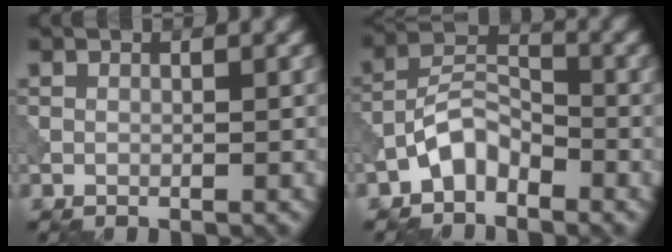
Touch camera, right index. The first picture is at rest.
{"total": 3.5, "force": [-2.6, 1.7, 1.7], "torque": [-0.027, 0.018, -0.058]}